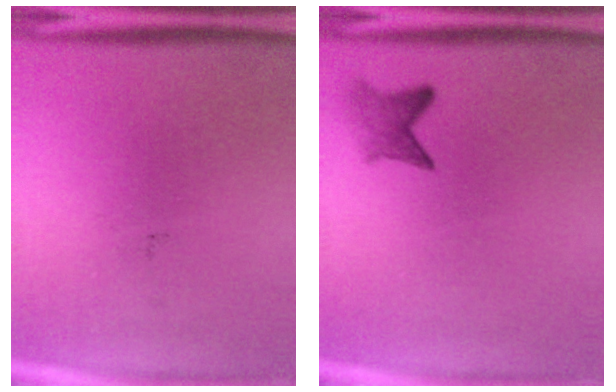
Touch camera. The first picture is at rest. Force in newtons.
{"total": 2.4}